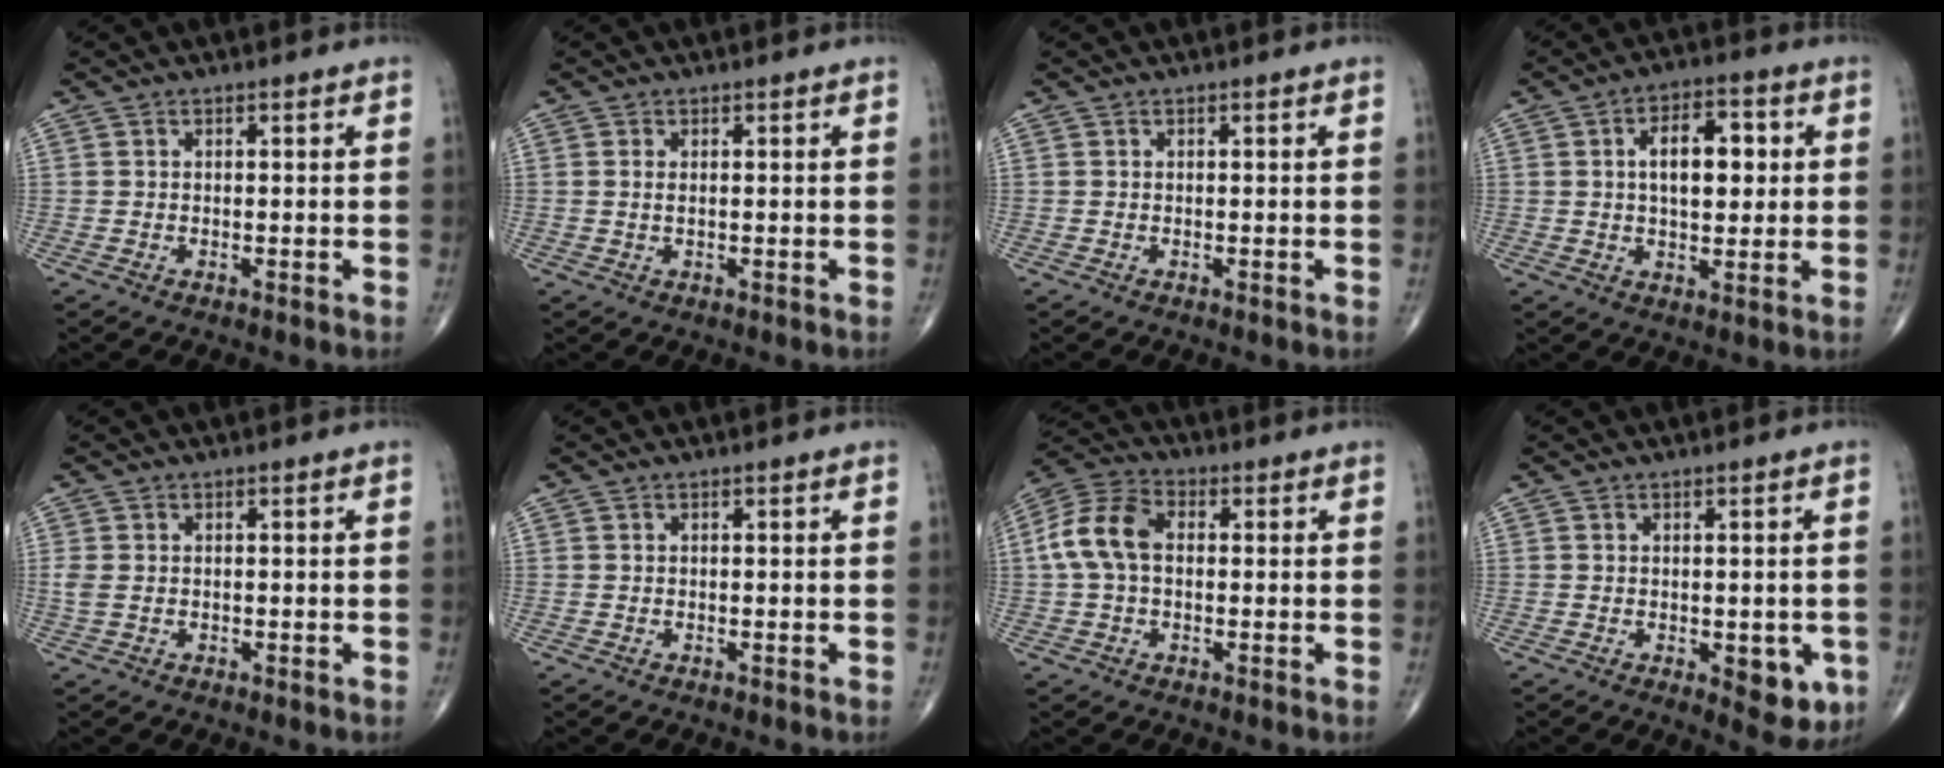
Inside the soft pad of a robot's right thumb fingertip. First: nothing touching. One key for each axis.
{"total": 1.1, "fx": 0.2, "fy": 0.5, "fz": 1.0, "tx": -0.025, "ty": 0.001, "tz": 0.006}
{"total": 0.0}
{"total": 10.3, "fx": 1.7, "fy": 5.5, "fz": 8.5, "tx": -0.108, "ty": 0.006, "tz": 0.025}
{"total": 2.0, "fx": 0.0, "fy": 1.4, "fz": 1.4, "tx": -0.046, "ty": -0.001, "tz": -0.001}
{"total": 0.0}
{"total": 9.9, "fx": 0.6, "fy": 6.5, "fz": 7.5, "tx": -0.159, "ty": 0.031, "tz": 0.004}
{"total": 6.4, "fx": -1.7, "fy": 3.2, "fz": 5.3, "tx": -0.040, "ty": -0.008, "tz": -0.013}